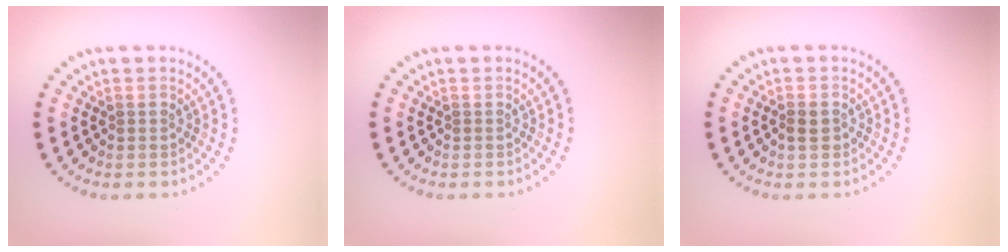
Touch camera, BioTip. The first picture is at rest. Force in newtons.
{"total": 0.0}
{"total": 1.5, "press": 1.5, "slide": 0.2}